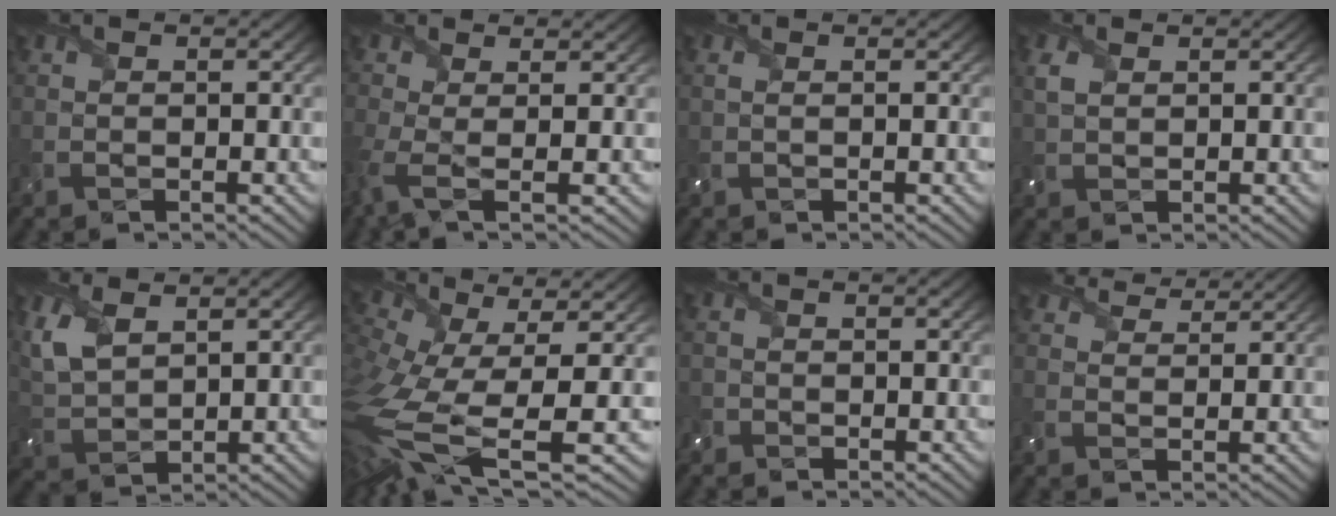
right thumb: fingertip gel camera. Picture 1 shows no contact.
{"total": 4.4, "force": [-0.9, 1.5, 4.0], "torque": [-0.097, -0.008, -0.025]}
{"total": 0.7, "force": [0.2, 0.1, 0.7], "torque": [-0.020, 0.003, 0.002]}
{"total": 2.4, "force": [1.1, 1.4, 1.5], "torque": [-0.047, 0.002, 0.023]}
{"total": 6.4, "force": [3.2, 3.3, 4.4], "torque": [-0.126, 0.002, 0.067]}
{"total": 13.9, "force": [-2.4, 6.2, 12.3], "torque": [-0.309, -0.049, -0.021]}
{"total": 1.1, "force": [-0.8, 0.8, 0.1], "torque": [-0.004, -0.006, -0.020]}
{"total": 3.9, "force": [3.5, 1.1, 1.1], "torque": [-0.034, 0.002, 0.063]}